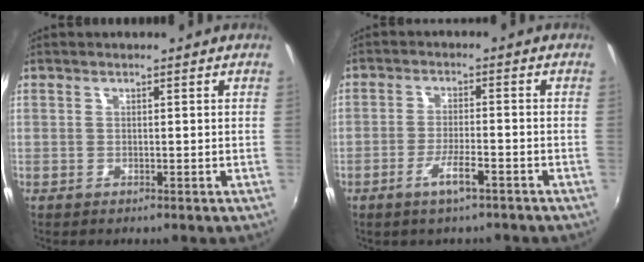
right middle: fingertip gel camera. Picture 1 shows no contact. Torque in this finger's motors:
{"motor_torque": [1.07, -1.07, 0.13, 0.07]}